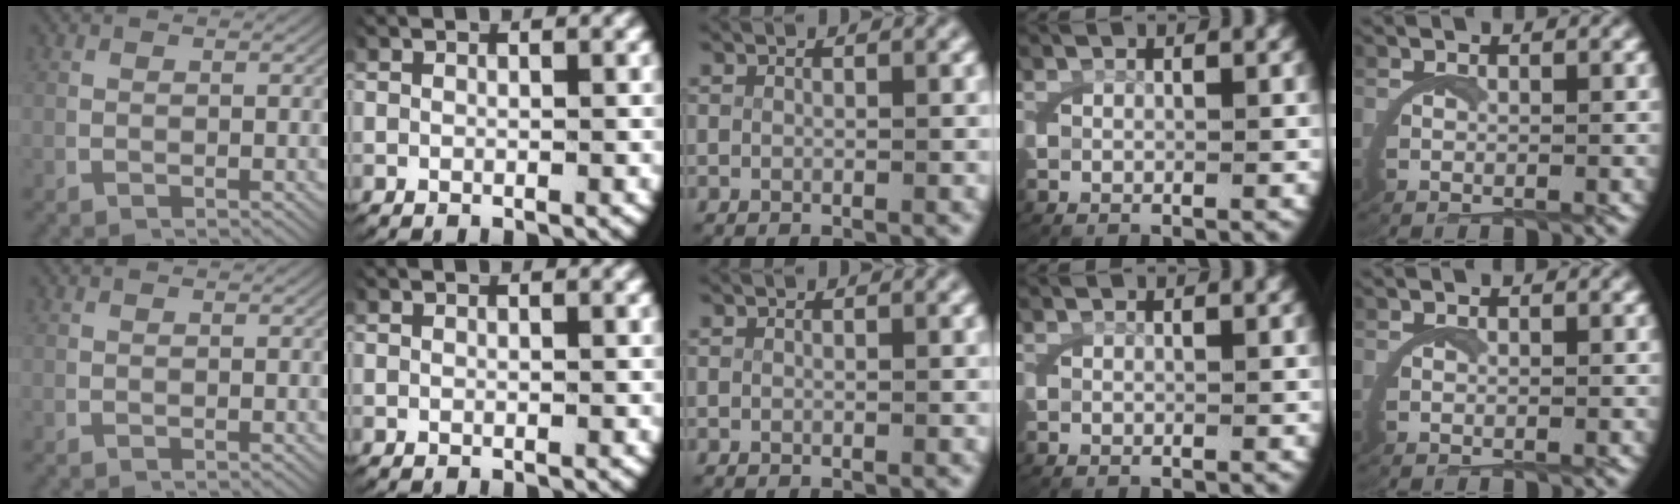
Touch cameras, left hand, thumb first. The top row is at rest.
{}